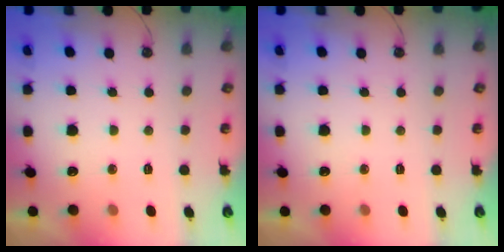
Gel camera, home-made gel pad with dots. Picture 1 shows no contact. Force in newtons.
{"total": 0.0}